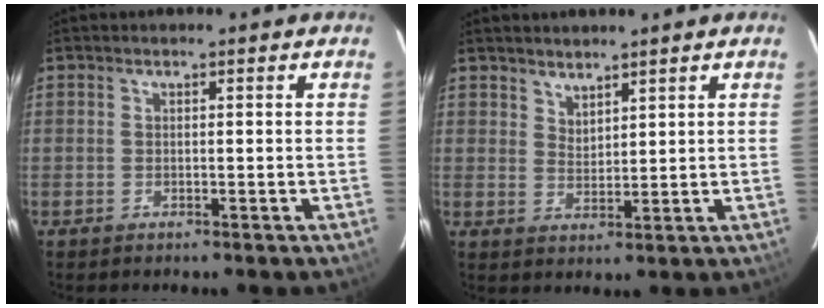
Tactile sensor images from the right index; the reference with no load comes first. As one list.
[{"total": 3.1, "force": [2.8, 1.2, 0.7], "torque": [-0.007, 0.002, 0.052]}]